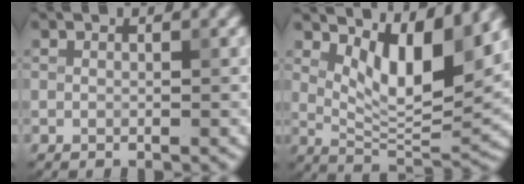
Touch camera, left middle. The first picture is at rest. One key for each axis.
{"total": 7.3, "fx": 3.4, "fy": 2.7, "fz": 5.8, "tx": -0.096, "ty": -0.016, "tz": 0.059}